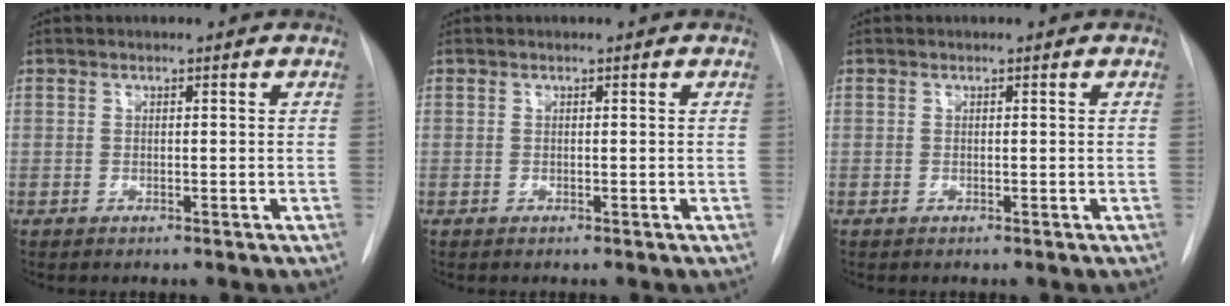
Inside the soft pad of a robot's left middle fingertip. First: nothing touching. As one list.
[{"total": 0.0}, {"total": 0.0}]